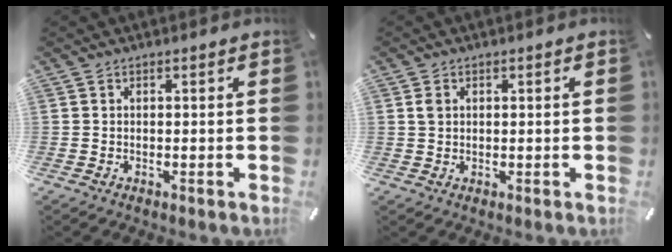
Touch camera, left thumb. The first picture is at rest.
{"total": 1.5, "force": [0.6, 1.2, 0.6], "torque": [-0.005, 0.002, 0.008]}